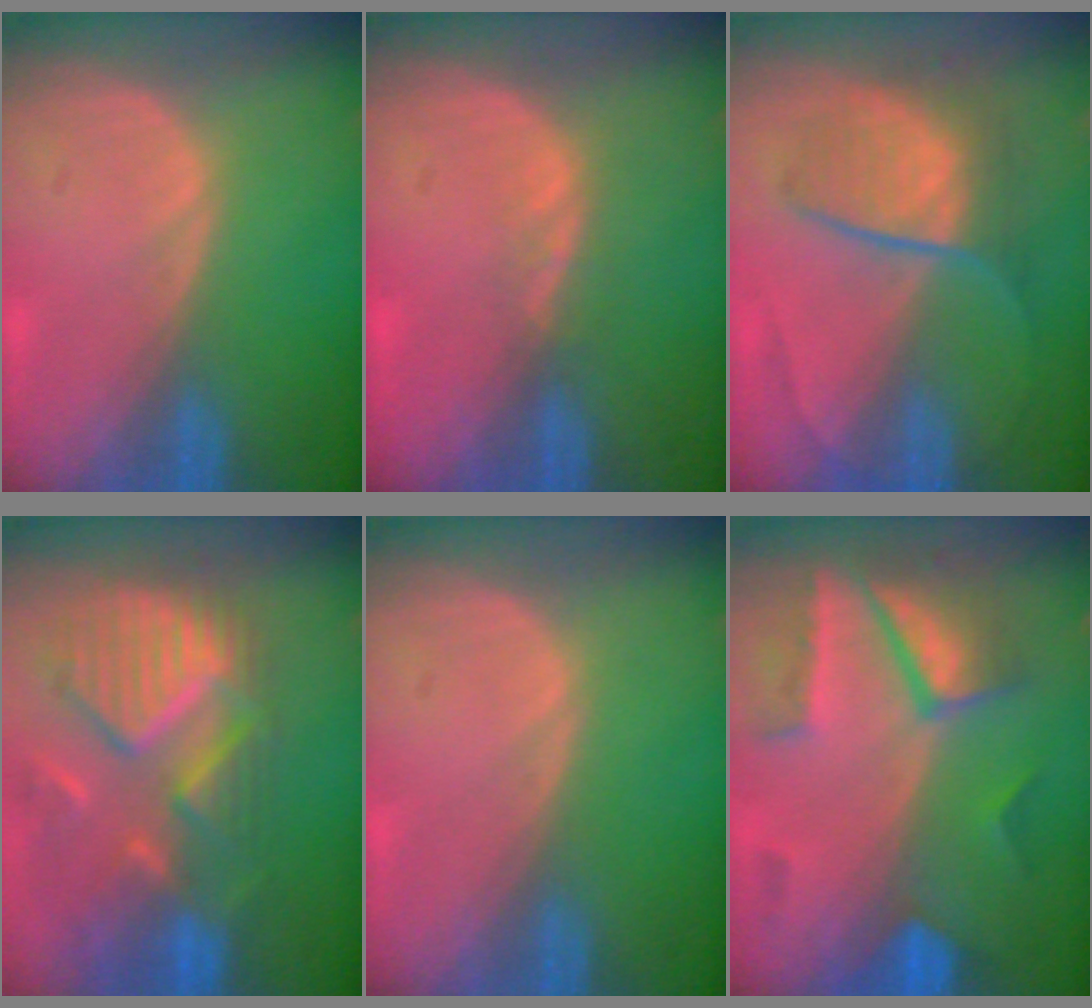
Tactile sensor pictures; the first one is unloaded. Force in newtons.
{"total": 1.5, "press": 1.2, "slide": 0.8}
{"total": 7.0, "press": 6.9, "slide": 1.5}
{"total": 12.1, "press": 10.5, "slide": 6.1}
{"total": 0.0}
{"total": 8.5, "press": 7.8, "slide": 3.4}